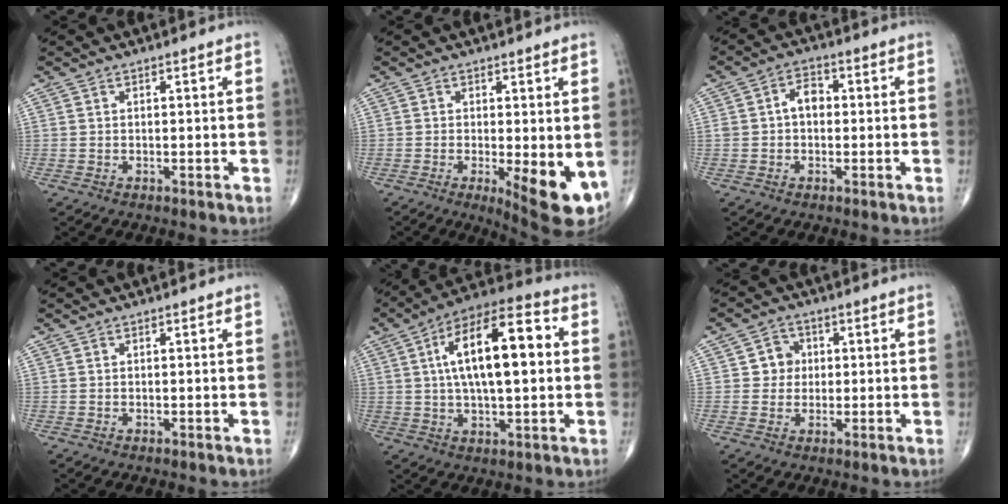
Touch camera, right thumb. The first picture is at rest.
{"total": 9.7, "force": [-2.2, 3.0, 8.9], "torque": [-0.115, -0.021, -0.023]}
{"total": 4.4, "force": [0.1, 3.0, 3.1], "torque": [-0.046, 0.019, -0.004]}
{"total": 0.0}
{"total": 18.1, "force": [2.8, 7.2, 16.4], "torque": [-0.264, 0.024, 0.039]}
{"total": 4.4, "force": [0.6, 4.1, 1.4], "torque": [0.008, 0.006, 0.002]}